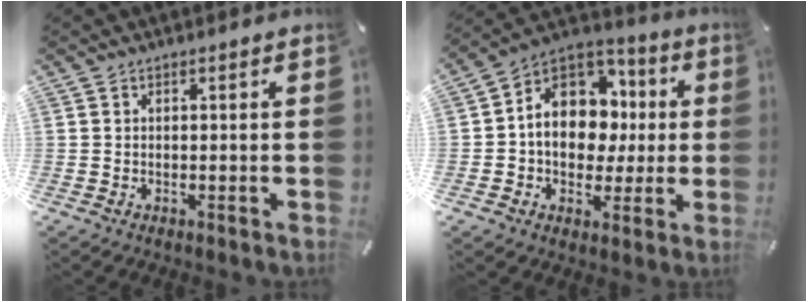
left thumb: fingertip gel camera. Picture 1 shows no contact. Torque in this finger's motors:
{"motor_torque": [2.18, 2.83, 1.13, -0.76, 0.19]}